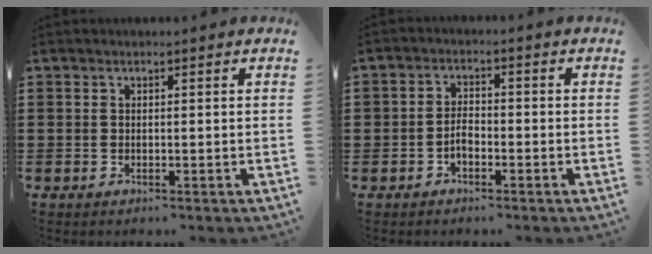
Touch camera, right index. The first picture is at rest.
{"total": 2.3, "force": [-1.3, 1.5, 1.3], "torque": [-0.027, 0.002, -0.027]}